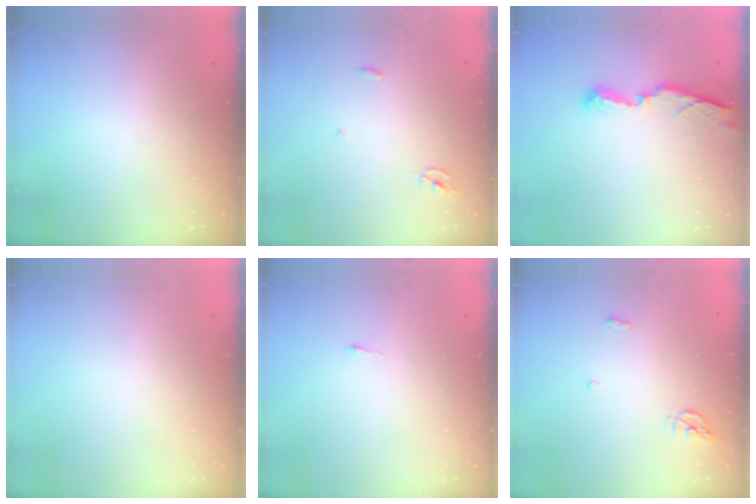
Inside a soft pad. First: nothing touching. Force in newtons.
{"total": 2.3, "press": 2.3, "slide": 0.2}
{"total": 7.7, "press": 7.7, "slide": 0.2}
{"total": 0.0}
{"total": 2.7, "press": 2.7, "slide": 0.4}
{"total": 7.2, "press": 5.3, "slide": 4.9}